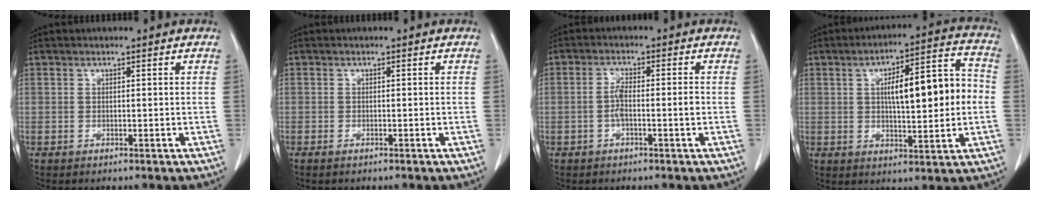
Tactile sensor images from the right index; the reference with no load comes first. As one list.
[{"total": 0.7, "force": [-0.6, 0.1, 0.4], "torque": [-0.014, -0.002, -0.008]}, {"total": 3.6, "force": [-0.8, 0.5, 3.5], "torque": [-0.065, 0.010, -0.012]}, {"total": 14.0, "force": [0.8, 3.2, 13.6], "torque": [-0.202, 0.031, 0.014]}]